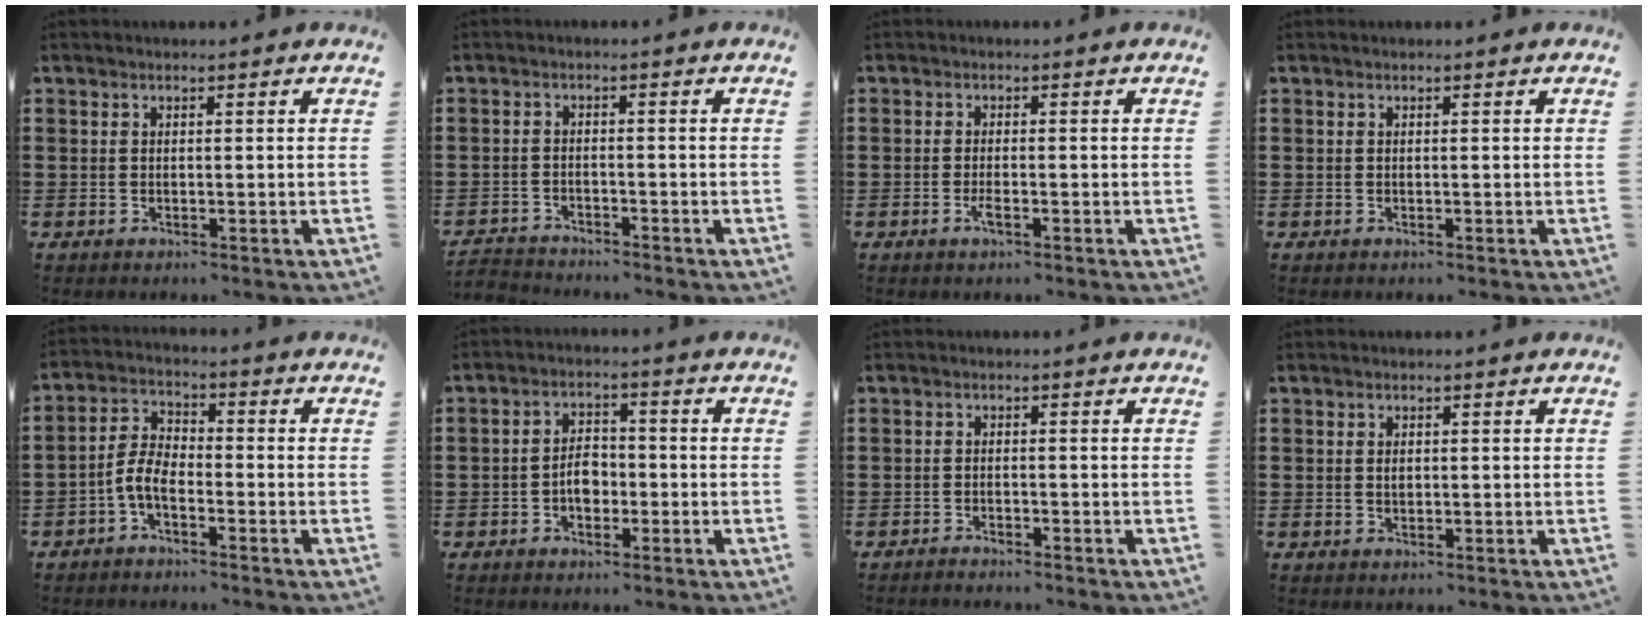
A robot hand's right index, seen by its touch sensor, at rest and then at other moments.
{"total": 2.0, "force": [-2.0, 0.1, -0.4], "torque": [0.001, 0.002, -0.044]}
{"total": 1.8, "force": [-0.9, 0.3, 1.5], "torque": [-0.036, -0.005, -0.017]}
{"total": 0.0}
{"total": 4.8, "force": [-2.4, 2.2, 3.5], "torque": [-0.090, 0.004, -0.055]}
{"total": 4.0, "force": [-1.2, 2.6, 2.8], "torque": [-0.047, 0.004, -0.024]}
{"total": 1.0, "force": [-1.0, -0.1, -0.2], "torque": [0.002, 0.005, -0.021]}
{"total": 1.1, "force": [0.1, 0.6, 0.9], "torque": [-0.019, 0.003, 0.002]}